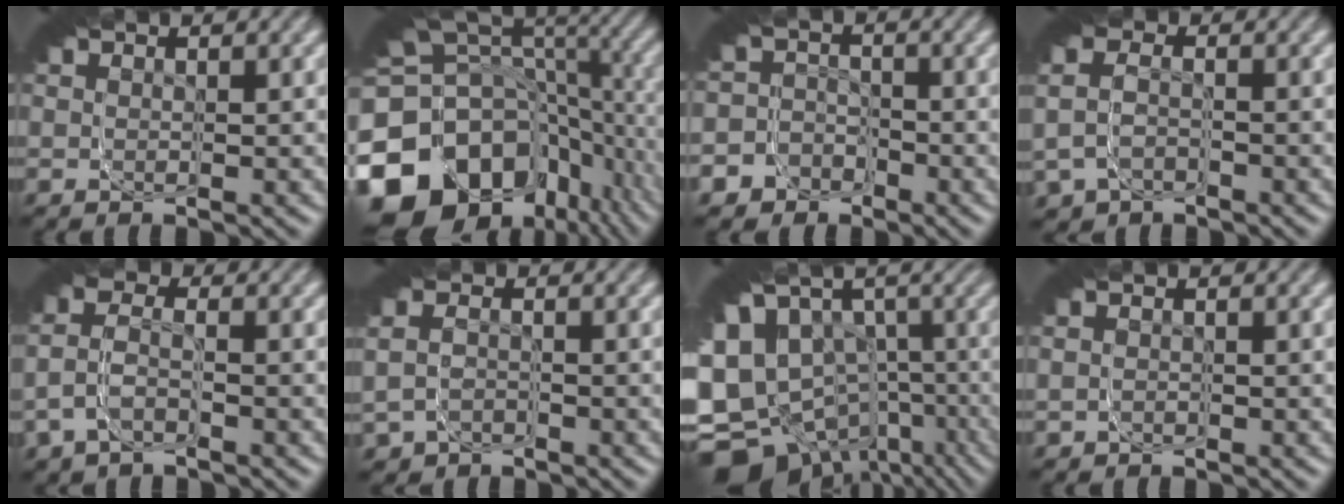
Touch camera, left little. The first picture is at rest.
{"total": 20.2, "force": [-7.3, 14.1, 12.4], "torque": [-0.207, -0.058, -0.106]}
{"total": 10.4, "force": [-2.3, 9.6, 3.5], "torque": [-0.065, -0.035, -0.041]}
{"total": 4.3, "force": [-2.4, 3.2, 1.7], "torque": [-0.022, -0.010, -0.037]}
{"total": 2.9, "force": [-2.1, 1.3, 1.4], "torque": [-0.011, 0.004, -0.039]}
{"total": 5.2, "force": [-2.0, 4.3, 2.1], "torque": [-0.034, -0.015, -0.032]}
{"total": 18.5, "force": [-3.5, 13.9, 11.7], "torque": [-0.188, -0.026, -0.068]}
{"total": 1.7, "force": [-0.9, 1.4, 0.5], "torque": [-0.010, -0.014, -0.009]}